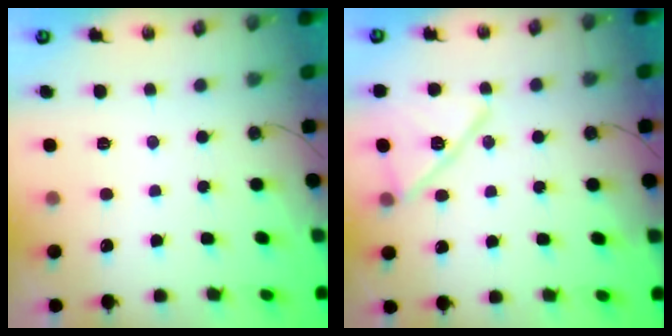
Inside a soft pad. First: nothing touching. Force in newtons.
{"total": 13.7, "press": 13.7, "slide": 0.3}